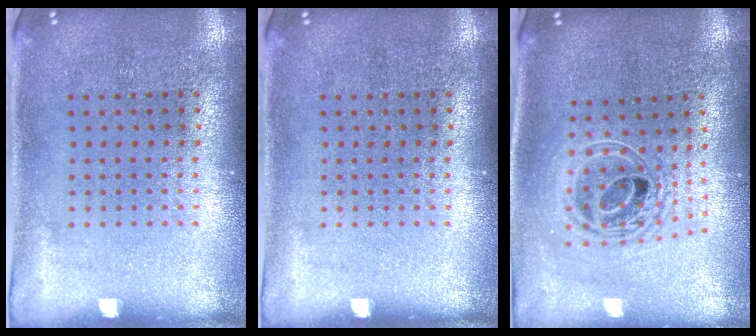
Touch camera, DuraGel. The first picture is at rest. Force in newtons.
{"total": 0.0}
{"total": 2.0, "press": 1.6, "slide": 1.2}